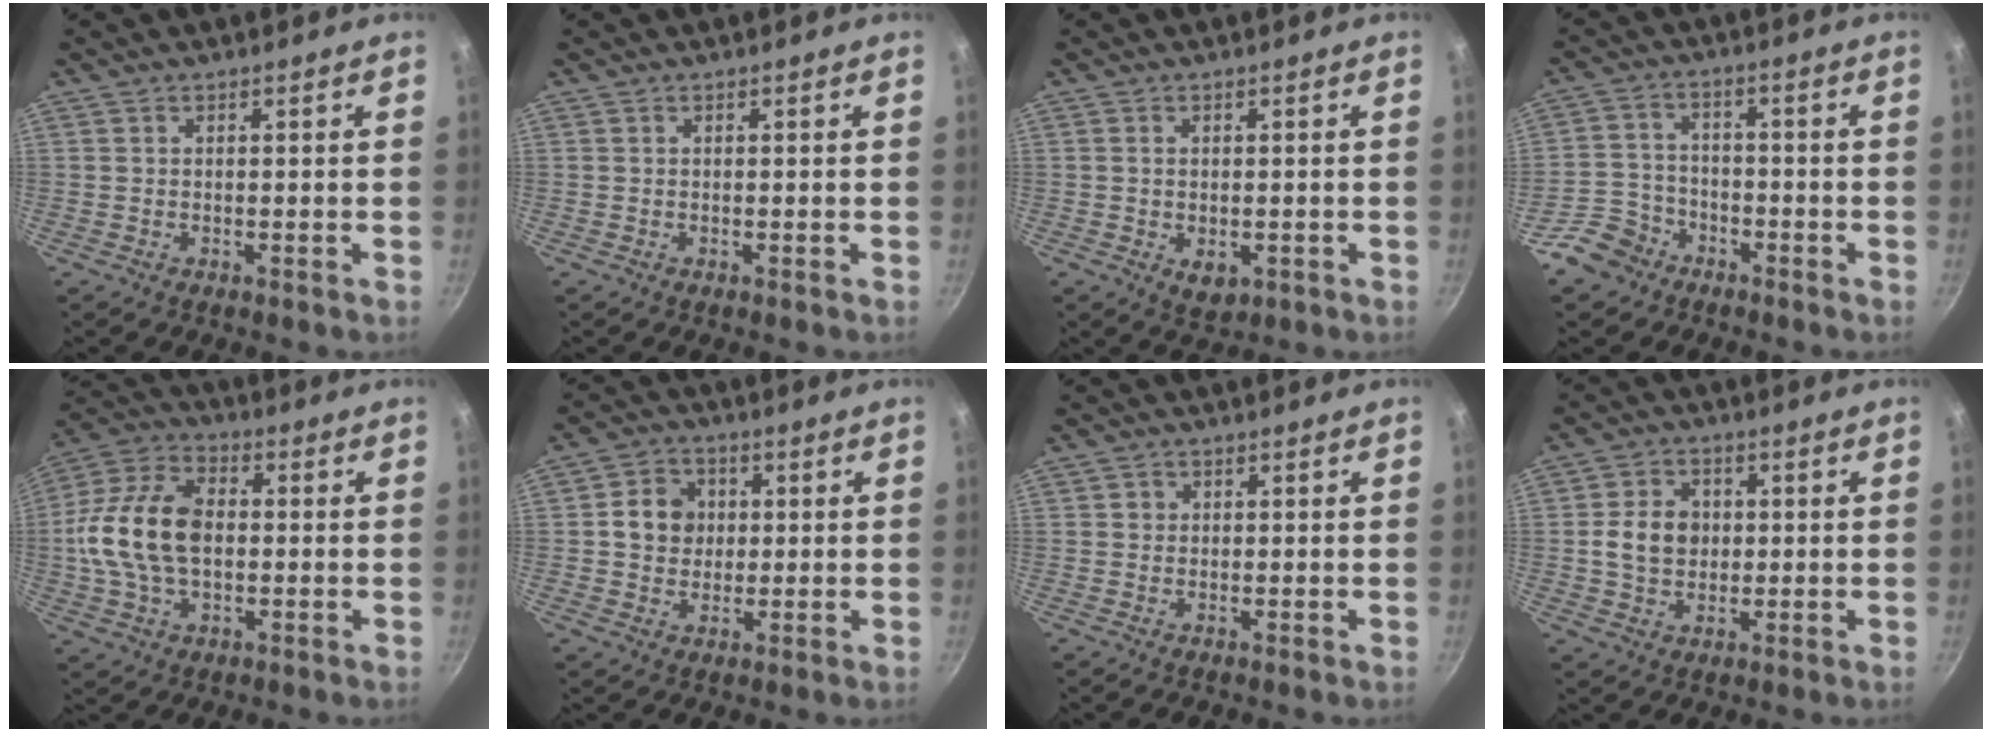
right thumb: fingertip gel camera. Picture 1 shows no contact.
{"total": 0.0}
{"total": 3.8, "force": [-0.9, 2.4, 2.8], "torque": [-0.042, -0.010, -0.008]}
{"total": 7.4, "force": [-4.9, 5.2, 1.9], "torque": [-0.019, 0.042, -0.096]}
{"total": 16.6, "force": [-0.1, 10.6, 12.7], "torque": [-0.234, 0.028, -0.016]}
{"total": 7.3, "force": [0.9, 6.4, 3.3], "torque": [-0.022, 0.004, 0.006]}
{"total": 1.3, "force": [0.2, 1.2, 0.3], "torque": [0.001, 0.001, 0.000]}
{"total": 7.8, "force": [0.4, 6.3, 4.5], "torque": [-0.060, 0.009, 0.001]}